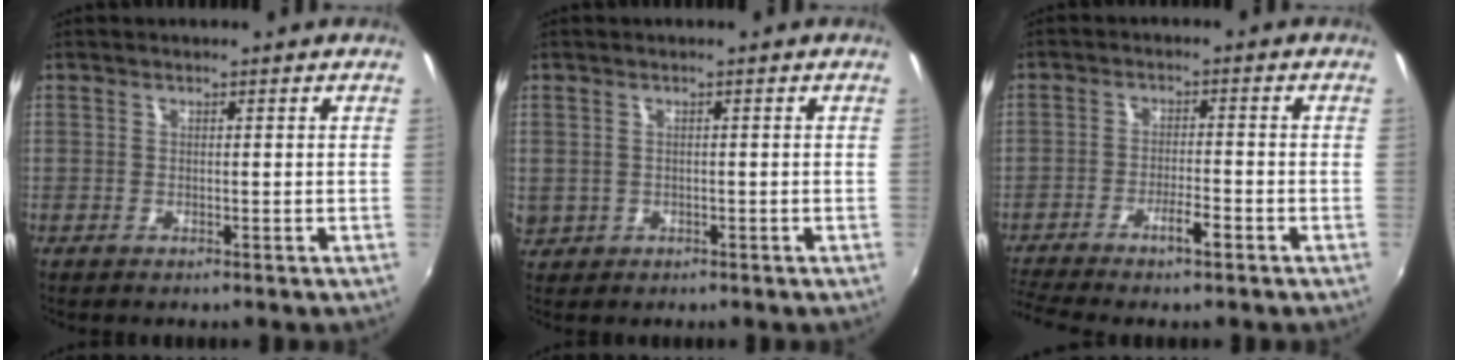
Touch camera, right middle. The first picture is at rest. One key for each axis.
{"total": 2.8, "fx": -0.2, "fy": 2.6, "fz": 1.0, "tx": -0.023, "ty": -0.002, "tz": 0.004}
{"total": 6.5, "fx": -4.9, "fy": 0.0, "fz": 4.3, "tx": -0.097, "ty": -0.007, "tz": -0.091}